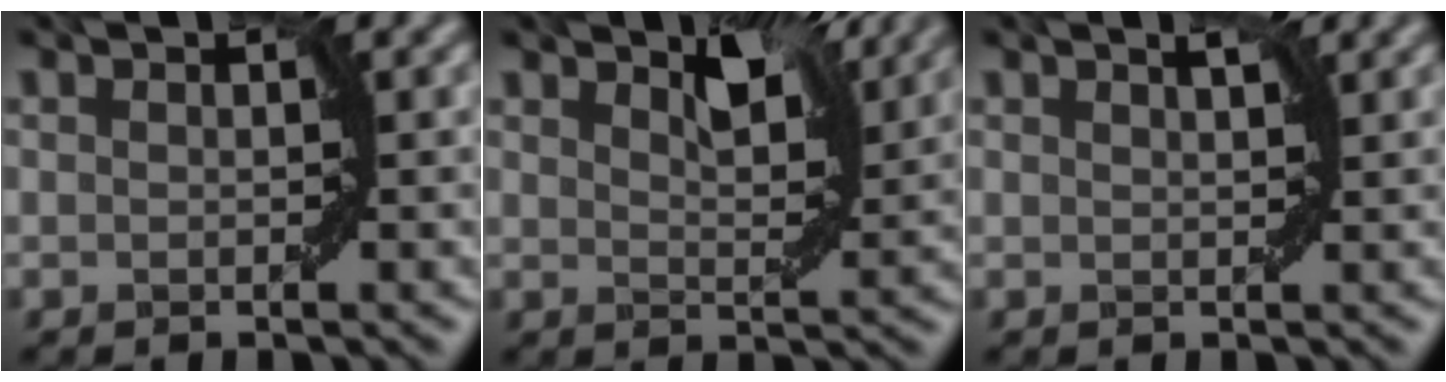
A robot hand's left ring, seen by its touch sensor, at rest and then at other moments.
{"total": 4.4, "force": [3.2, 1.3, 2.7], "torque": [-0.050, 0.001, 0.050]}
{"total": 1.6, "force": [1.3, 0.2, 0.8], "torque": [-0.002, -0.001, 0.012]}